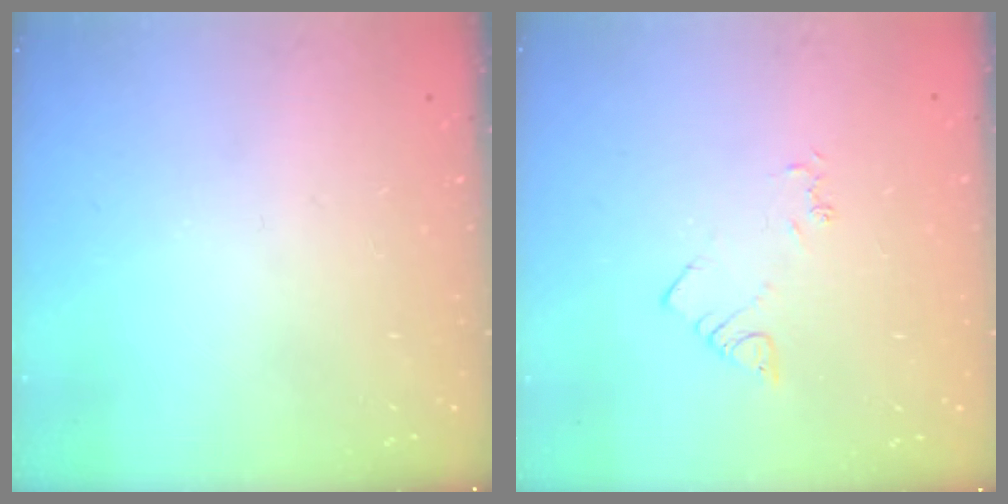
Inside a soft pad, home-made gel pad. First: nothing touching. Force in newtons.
{"total": 2.3, "press": 2.3, "slide": 0.3}